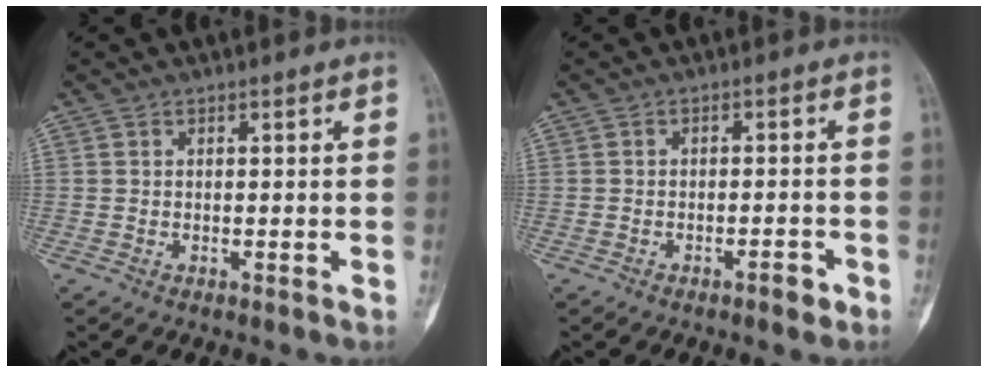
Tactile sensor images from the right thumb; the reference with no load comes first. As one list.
[{"total": 2.6, "force": [-1.6, 0.9, 1.8], "torque": [-0.023, 0.010, -0.025]}]